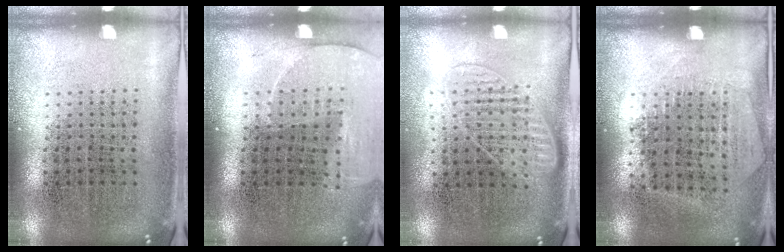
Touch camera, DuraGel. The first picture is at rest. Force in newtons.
{"total": 1.3, "press": 1.2, "slide": 0.4}
{"total": 1.2, "press": 1.1, "slide": 0.6}
{"total": 1.2, "press": 1.1, "slide": 0.5}